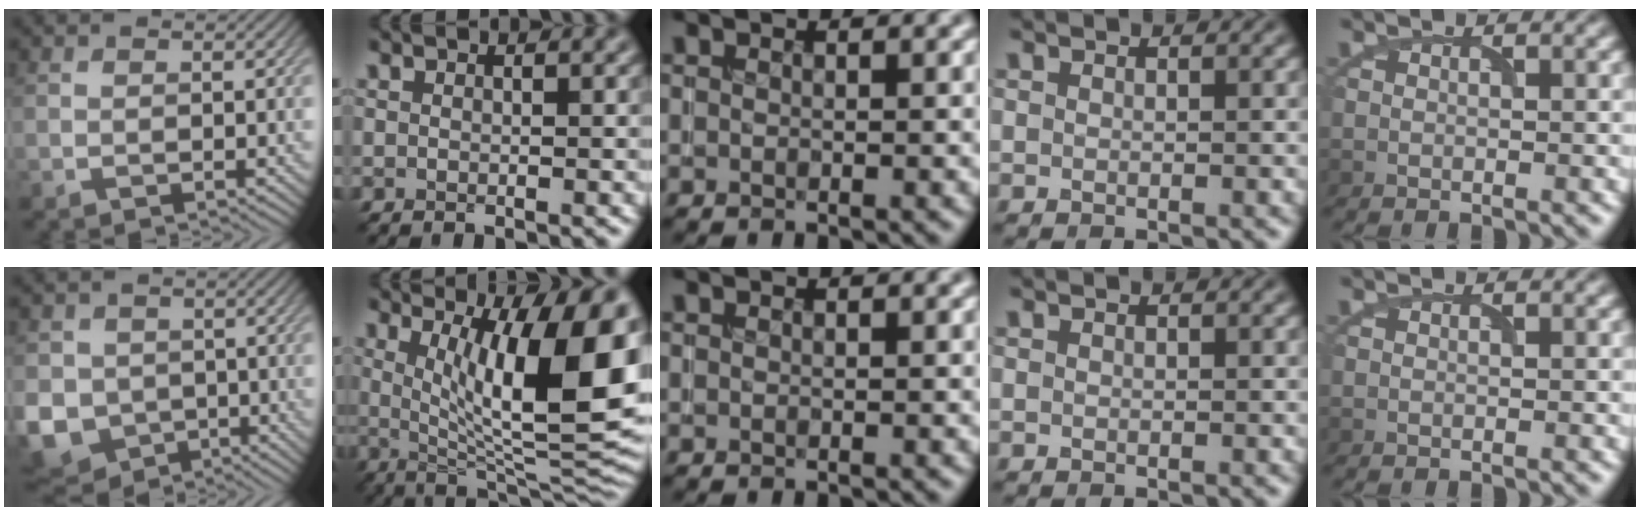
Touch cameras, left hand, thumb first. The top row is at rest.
{"thumb": {"total": 9.0, "force": [-1.9, 7.8, 4.1], "torque": [-0.119, -0.038, -0.040]}, "index": {"total": 15.4, "force": [2.5, 4.5, 14.5], "torque": [-0.179, -0.007, 0.038]}}